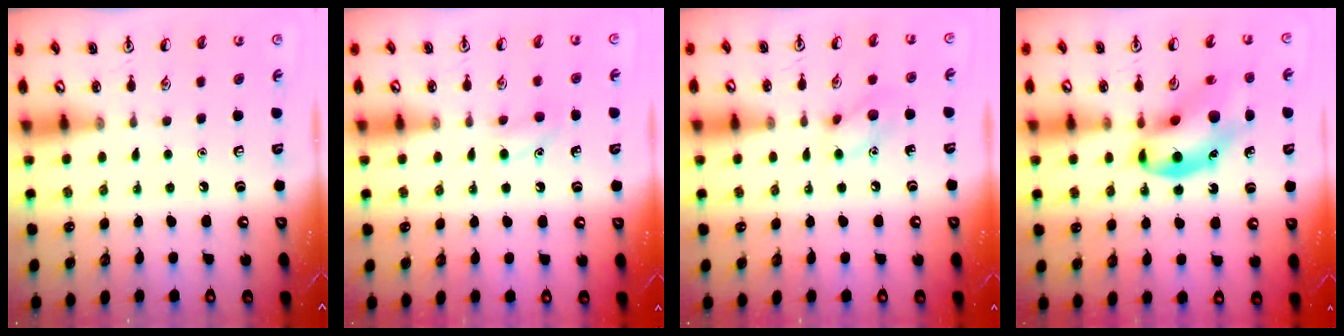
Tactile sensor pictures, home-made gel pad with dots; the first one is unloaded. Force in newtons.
{"total": 6.8, "press": 6.5, "slide": 1.9}
{"total": 7.9, "press": 7.9, "slide": 0.5}
{"total": 14.1, "press": 13.5, "slide": 4.0}